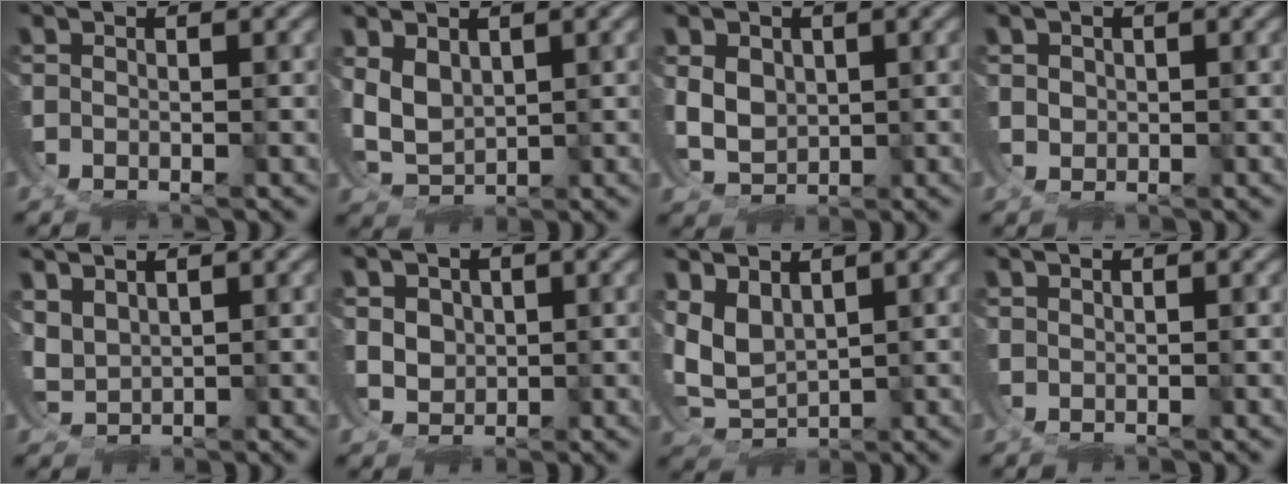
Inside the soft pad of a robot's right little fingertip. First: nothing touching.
{"total": 6.4, "force": [-0.2, 5.7, 2.8], "torque": [-0.096, -0.028, 0.009]}
{"total": 5.6, "force": [0.0, 5.1, 2.3], "torque": [-0.070, -0.022, 0.012]}
{"total": 1.3, "force": [0.4, 1.2, 0.0], "torque": [-0.002, -0.002, 0.011]}
{"total": 3.6, "force": [0.9, 3.4, 0.8], "torque": [-0.058, -0.013, 0.023]}
{"total": 3.7, "force": [0.5, 3.5, 1.1], "torque": [-0.030, -0.013, 0.018]}
{"total": 8.8, "force": [-0.2, 8.0, 3.6], "torque": [-0.127, -0.037, 0.005]}
{"total": 0.5, "force": [0.5, 0.1, -0.2], "torque": [0.007, 0.003, 0.010]}